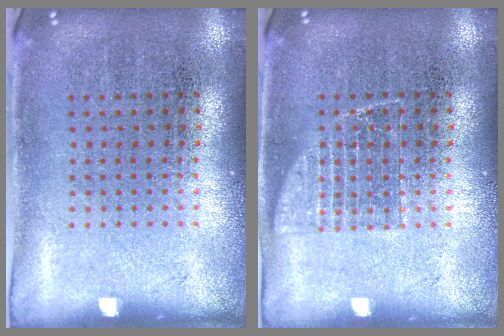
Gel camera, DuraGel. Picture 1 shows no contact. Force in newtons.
{"total": 1.6, "press": 1.5, "slide": 0.3}